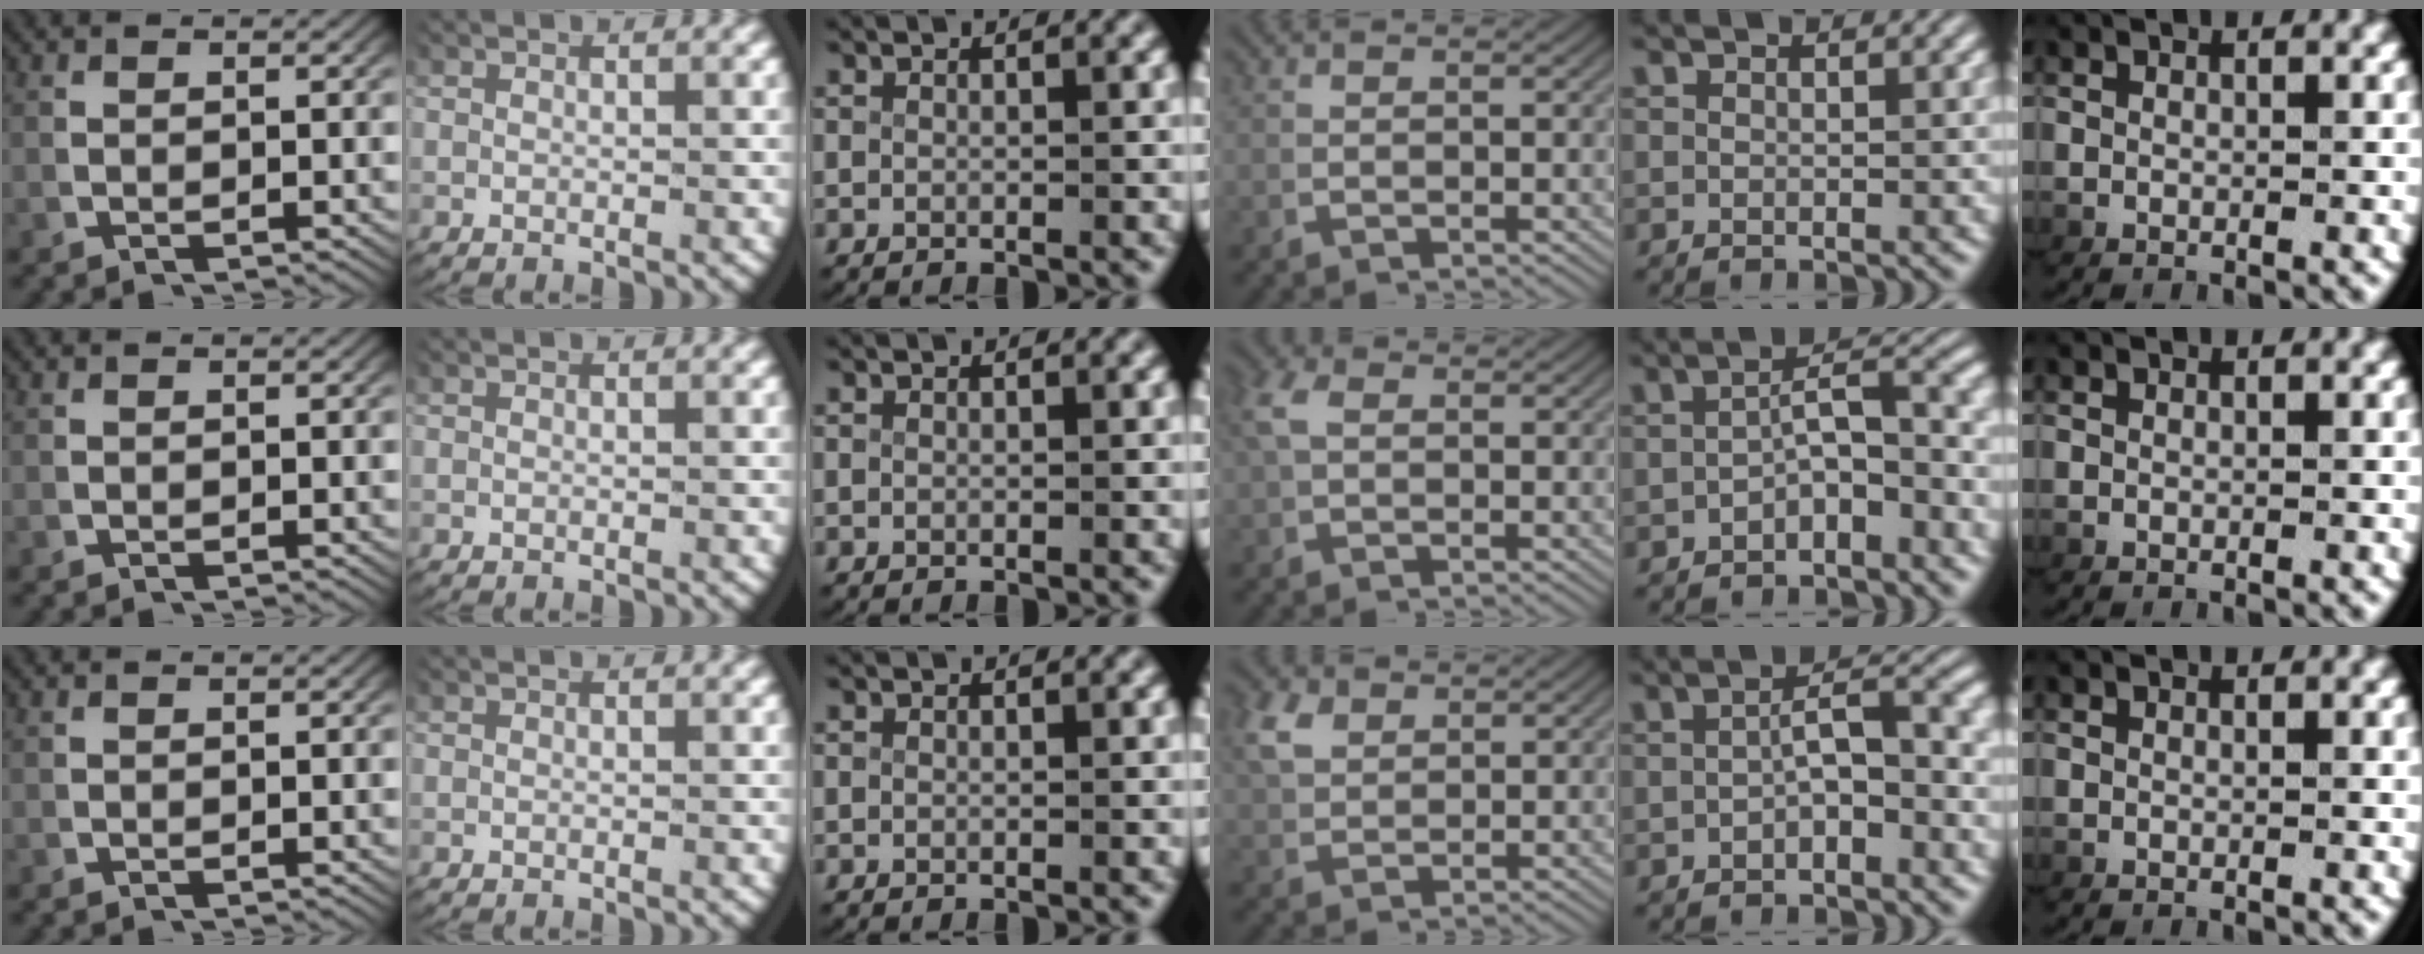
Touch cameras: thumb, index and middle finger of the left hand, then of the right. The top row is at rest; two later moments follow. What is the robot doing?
{"motion": "lift_and_place", "object": "card"}